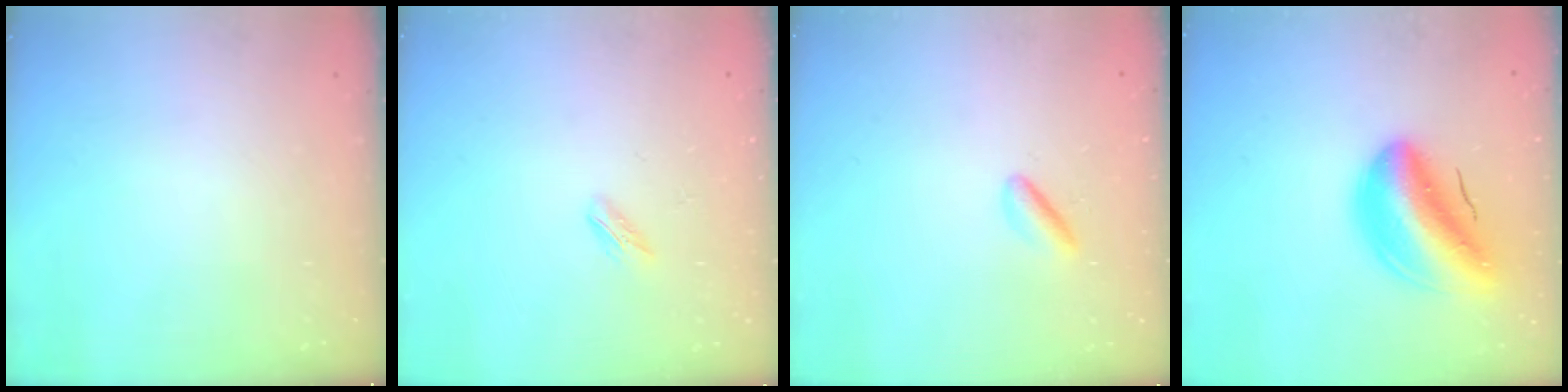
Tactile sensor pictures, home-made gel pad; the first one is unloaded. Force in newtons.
{"total": 2.2, "press": 2.1, "slide": 0.7}
{"total": 2.8, "press": 2.6, "slide": 0.9}
{"total": 14.5, "press": 13.8, "slide": 4.5}